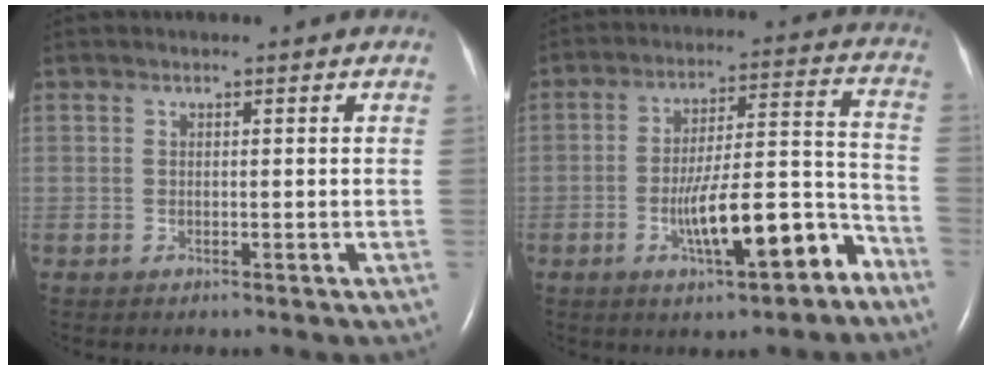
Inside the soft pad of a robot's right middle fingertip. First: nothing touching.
{"total": 12.7, "force": [-6.8, 2.5, 10.4], "torque": [-0.161, 0.024, -0.098]}